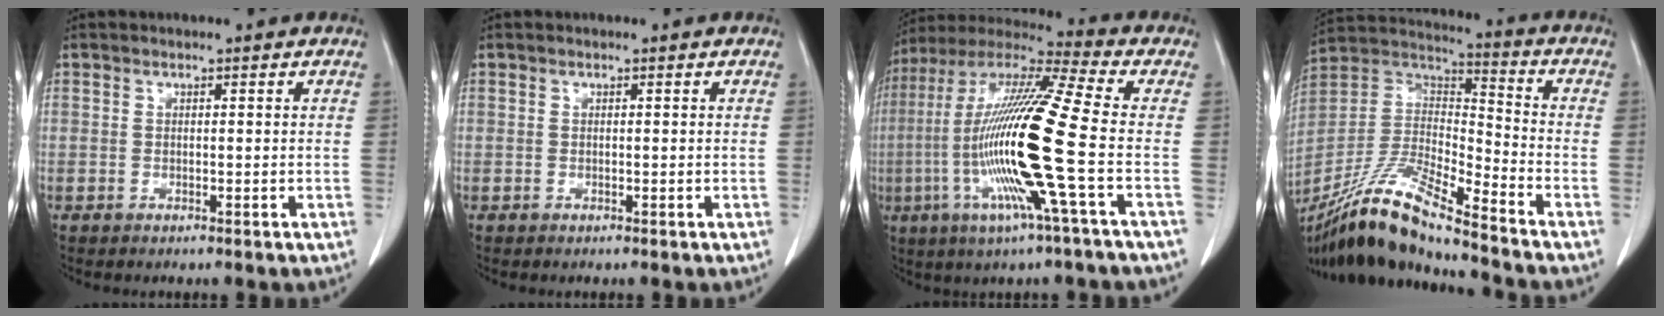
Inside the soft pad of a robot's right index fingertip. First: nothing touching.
{"total": 0.0}
{"total": 19.3, "force": [-3.9, -0.8, 18.9], "torque": [-0.381, -0.010, -0.088]}
{"total": 17.1, "force": [-14.1, 0.8, 9.7], "torque": [-0.195, -0.007, -0.266]}